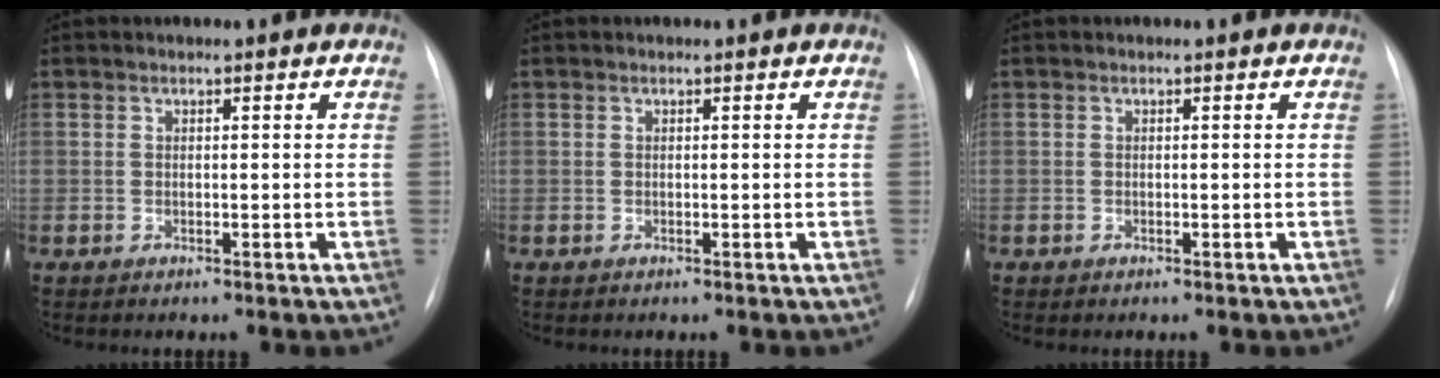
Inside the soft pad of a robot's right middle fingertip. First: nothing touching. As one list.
[{"total": 0.0}, {"total": 0.0}]